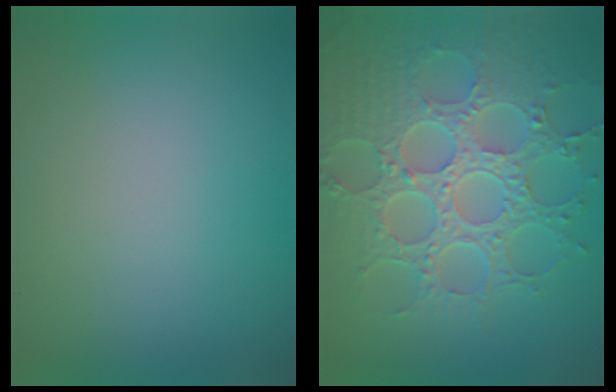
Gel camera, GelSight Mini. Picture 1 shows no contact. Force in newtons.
{"total": 8.8, "press": 6.4, "slide": 5.9}